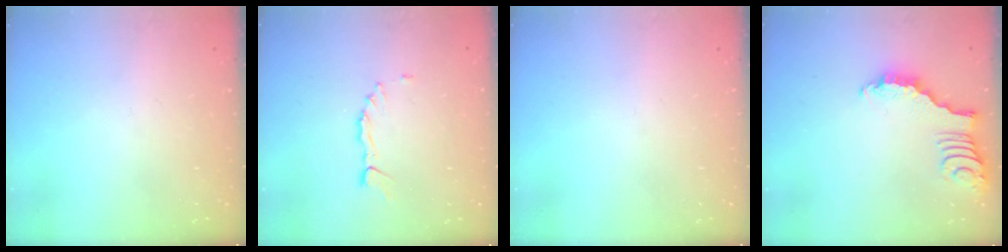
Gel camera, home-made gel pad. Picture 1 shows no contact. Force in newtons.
{"total": 1.5, "press": 1.5, "slide": 0.2}
{"total": 0.0}
{"total": 2.9, "press": 2.8, "slide": 0.4}